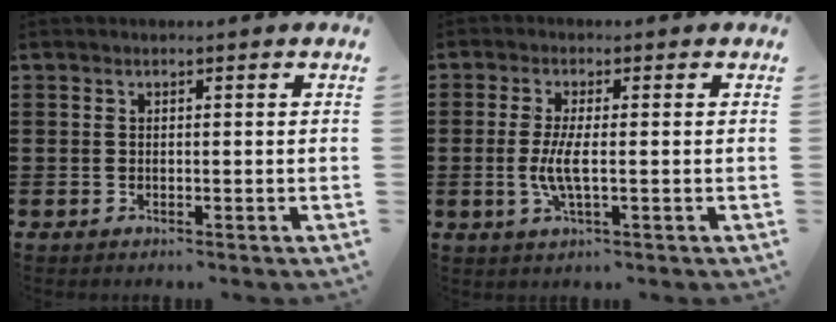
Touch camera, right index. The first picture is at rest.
{"total": 4.8, "force": [-0.6, 1.0, 4.7], "torque": [-0.104, -0.010, -0.017]}